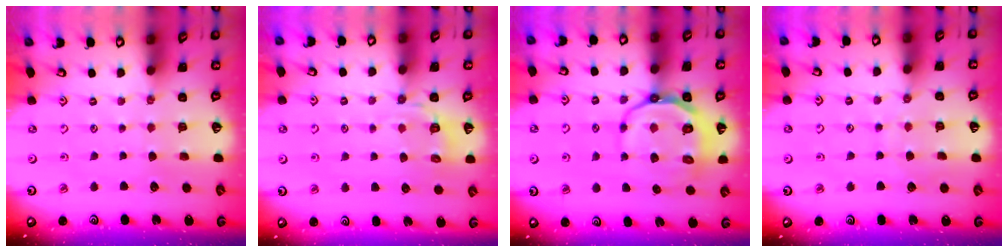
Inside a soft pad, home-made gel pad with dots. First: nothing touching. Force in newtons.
{"total": 5.1, "press": 4.8, "slide": 1.9}
{"total": 11.7, "press": 11.4, "slide": 2.8}
{"total": 6.3, "press": 6.2, "slide": 0.6}